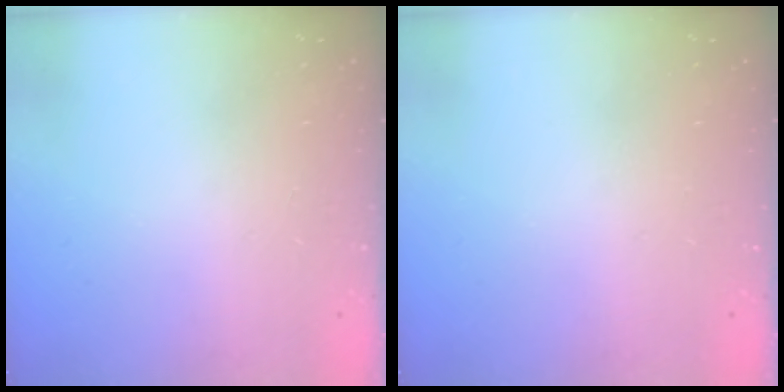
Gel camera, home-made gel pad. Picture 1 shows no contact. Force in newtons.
{"total": 0.0}